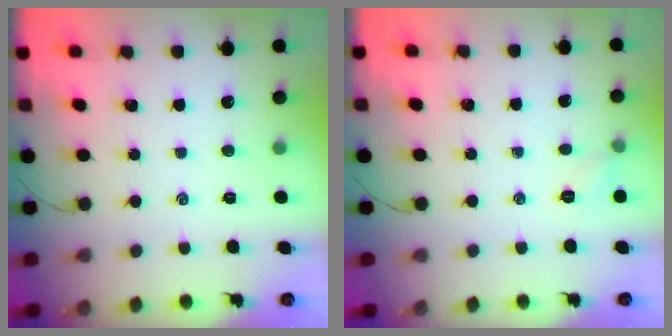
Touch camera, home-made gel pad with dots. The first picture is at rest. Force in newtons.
{"total": 5.3, "press": 5.0, "slide": 1.5}